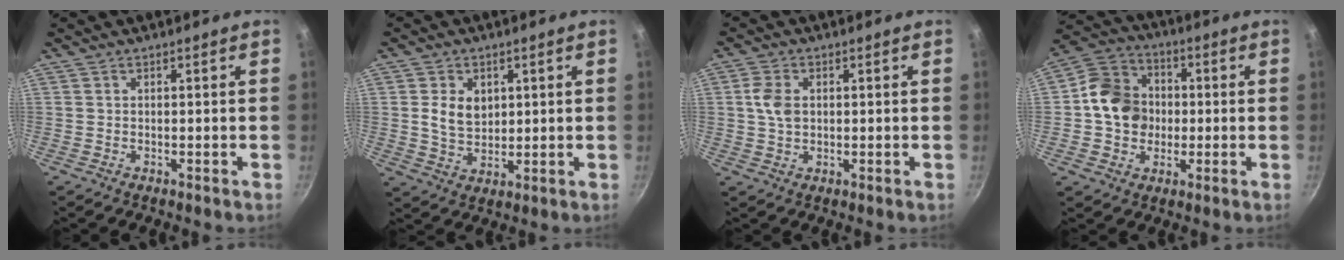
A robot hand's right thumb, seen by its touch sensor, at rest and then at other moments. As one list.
[{"total": 6.6, "force": [1.5, 4.8, 4.3], "torque": [-0.060, -0.014, 0.031]}, {"total": 4.9, "force": [0.6, 3.4, 3.4], "torque": [-0.061, 0.004, 0.008]}, {"total": 12.3, "force": [-0.2, 10.6, 6.2], "torque": [-0.078, 0.020, -0.020]}]